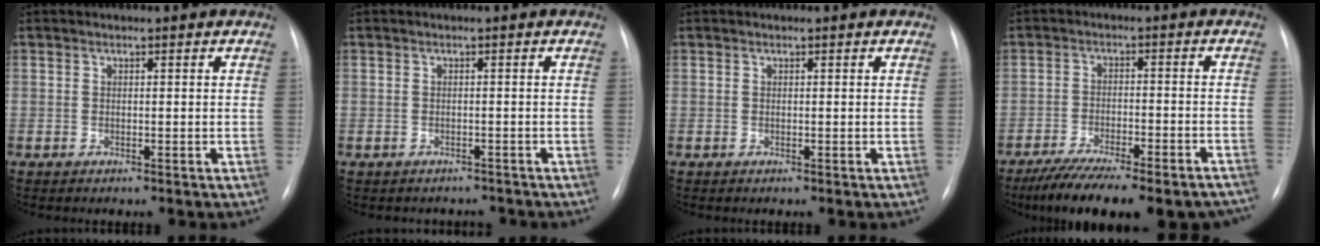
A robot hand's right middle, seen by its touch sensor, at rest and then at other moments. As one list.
[{"total": 3.7, "force": [-3.2, 1.8, -0.1], "torque": [0.000, 0.014, -0.040]}, {"total": 0.0}, {"total": 19.2, "force": [-16.0, 4.6, 9.5], "torque": [-0.120, -0.005, -0.223]}]